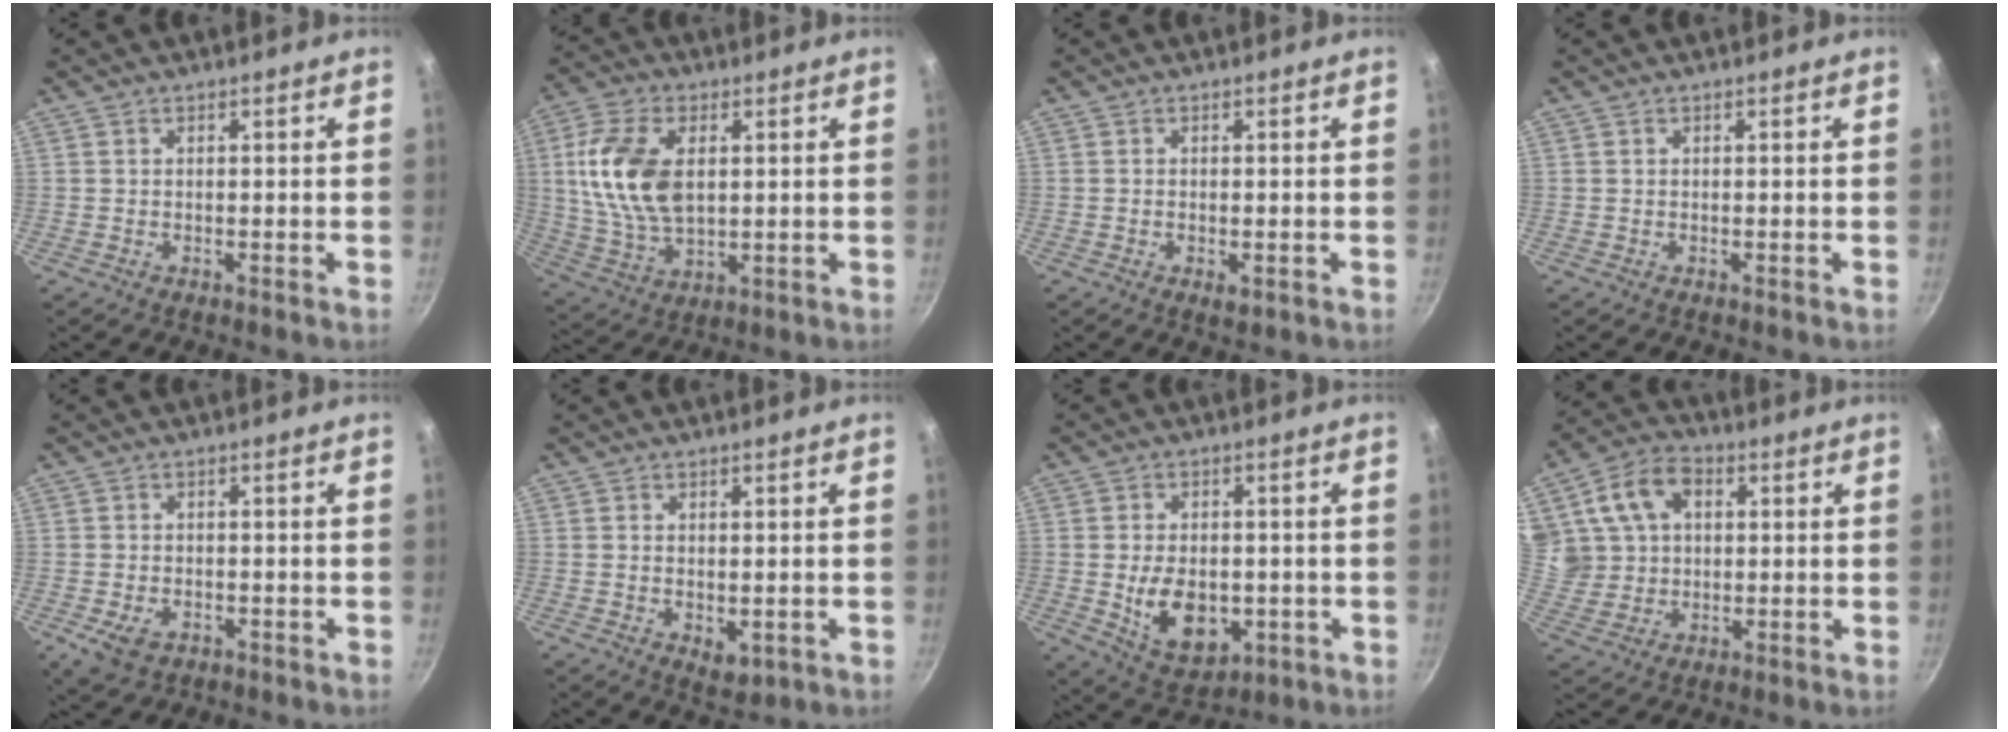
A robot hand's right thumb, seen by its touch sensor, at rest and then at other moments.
{"total": 14.9, "force": [2.6, 8.9, 11.7], "torque": [-0.216, -0.007, 0.053]}
{"total": 1.7, "force": [-0.4, 0.9, 1.4], "torque": [-0.023, -0.004, -0.006]}
{"total": 0.0}
{"total": 5.0, "force": [-1.9, 3.3, 3.2], "torque": [-0.057, 0.001, -0.028]}
{"total": 3.9, "force": [-0.5, 2.4, 3.0], "torque": [-0.043, -0.013, -0.003]}
{"total": 11.6, "force": [-1.8, 7.7, 8.4], "torque": [-0.115, -0.005, -0.009]}
{"total": 14.0, "force": [4.1, 10.8, 7.9], "torque": [-0.134, 0.008, 0.074]}